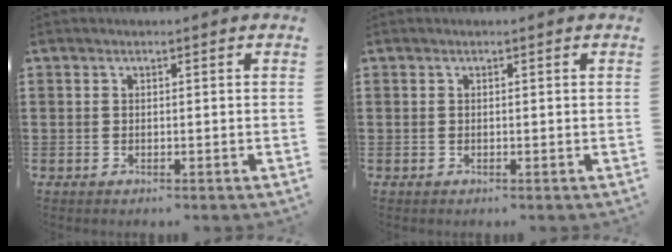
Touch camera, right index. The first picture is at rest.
{"total": 0.0}